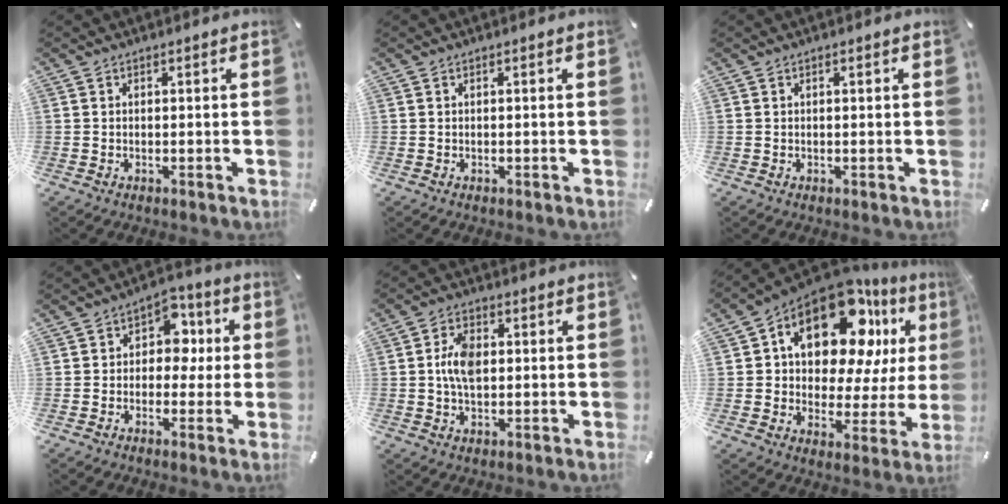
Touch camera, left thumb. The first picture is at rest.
{"total": 0.0}
{"total": 0.0}
{"total": 7.8, "force": [0.4, 6.5, 4.3], "torque": [-0.056, 0.005, 0.000]}
{"total": 7.0, "force": [0.4, 4.3, 5.5], "torque": [-0.119, 0.002, 0.001]}
{"total": 19.2, "force": [10.4, 10.4, 12.3], "torque": [-0.198, -0.075, 0.174]}